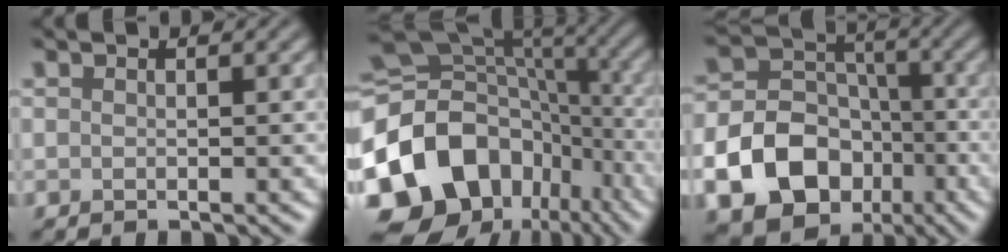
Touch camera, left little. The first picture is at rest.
{"total": 16.4, "force": [-5.6, 12.1, 9.5], "torque": [-0.223, -0.001, -0.101]}
{"total": 15.9, "force": [-7.1, 12.7, 6.5], "torque": [-0.126, -0.039, -0.139]}